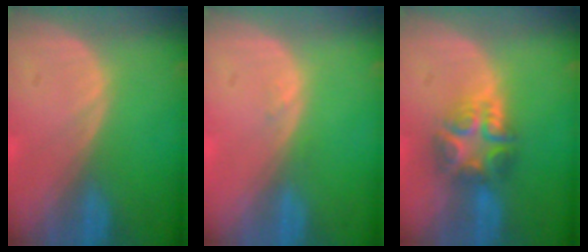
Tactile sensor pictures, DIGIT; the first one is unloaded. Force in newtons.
{"total": 0.7, "press": 0.6, "slide": 0.3}
{"total": 7.6, "press": 6.5, "slide": 3.9}